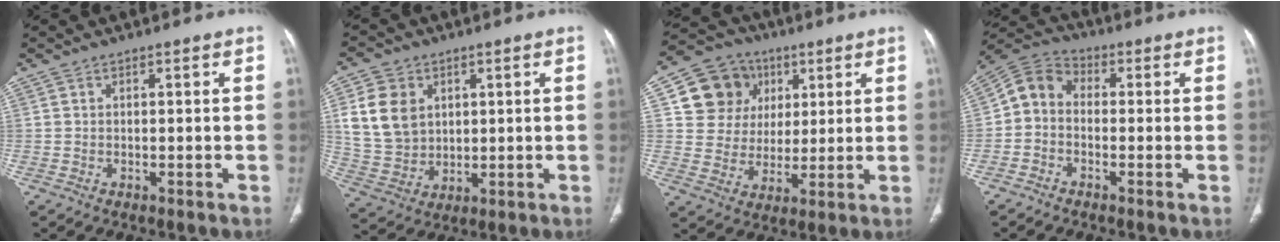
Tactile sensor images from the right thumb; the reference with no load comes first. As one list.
[{"total": 11.7, "force": [3.2, 9.2, 6.4], "torque": [-0.106, -0.009, 0.074]}, {"total": 13.5, "force": [4.7, 11.9, 4.1], "torque": [-0.037, 0.004, 0.086]}, {"total": 6.5, "force": [-0.9, 5.1, 3.9], "torque": [-0.060, 0.024, -0.040]}]